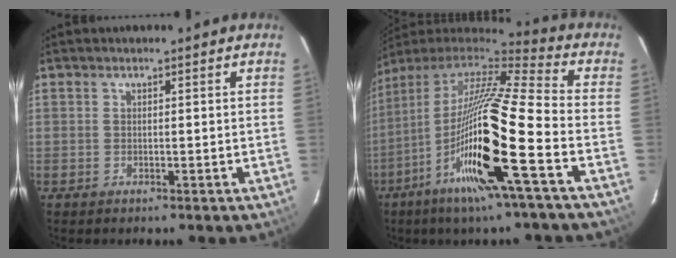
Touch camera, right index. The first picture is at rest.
{"total": 20.4, "force": [-7.6, 0.0, 19.0], "torque": [-0.335, -0.039, -0.153]}